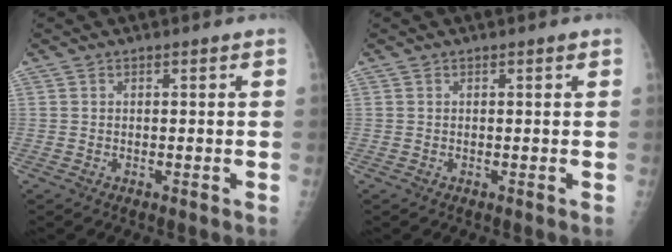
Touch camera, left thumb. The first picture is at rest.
{"total": 0.0}